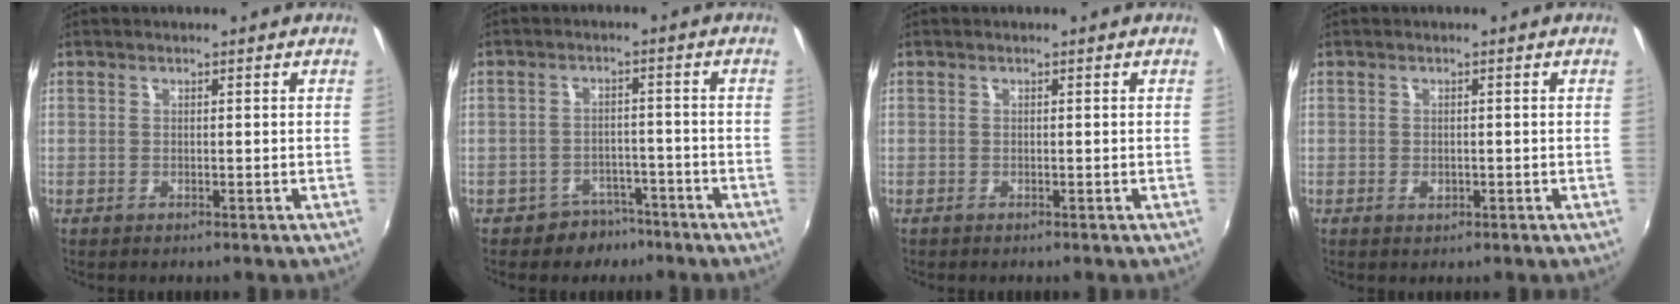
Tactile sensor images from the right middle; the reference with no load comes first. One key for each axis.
{"total": 5.2, "fx": -3.7, "fy": 3.6, "fz": 0.1, "tx": -0.006, "ty": 0.026, "tz": -0.048}
{"total": 0.0}
{"total": 1.3, "fx": -0.5, "fy": 1.0, "fz": 0.6, "tx": -0.009, "ty": -0.002, "tz": -0.008}